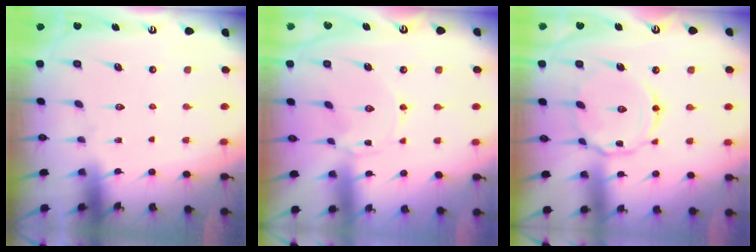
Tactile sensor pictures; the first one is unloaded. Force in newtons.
{"total": 0.0}
{"total": 9.4, "press": 9.4, "slide": 0.6}